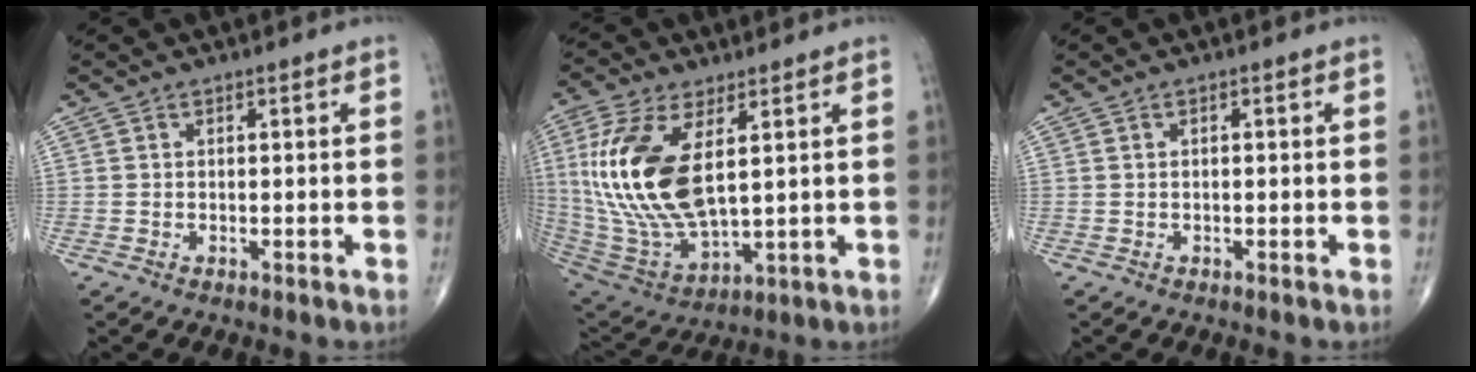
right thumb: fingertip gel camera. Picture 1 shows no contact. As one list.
[{"total": 20.1, "force": [4.3, 9.4, 17.3], "torque": [-0.368, -0.025, 0.093]}, {"total": 0.0}]